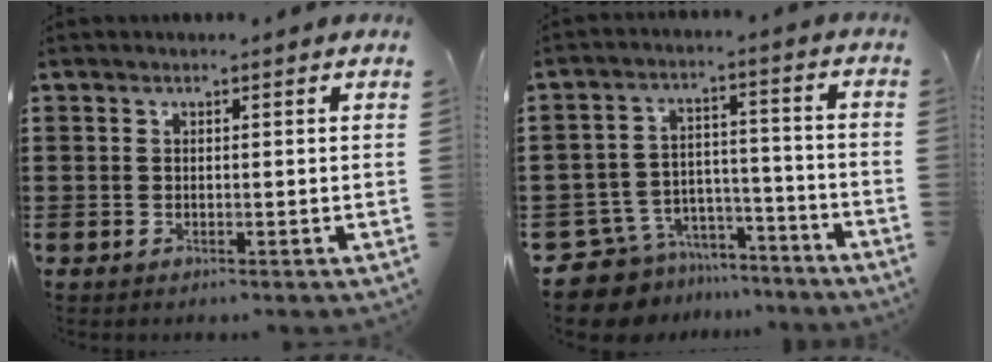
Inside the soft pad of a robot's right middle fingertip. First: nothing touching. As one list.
[{"total": 9.1, "force": [-8.6, 2.7, 0.7], "torque": [-0.027, 0.023, -0.172]}]